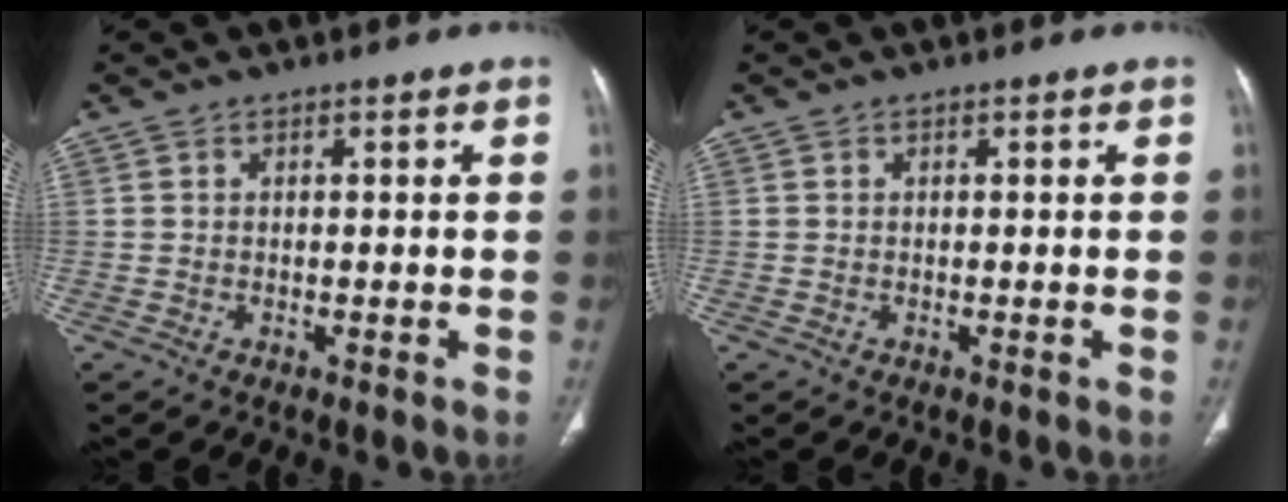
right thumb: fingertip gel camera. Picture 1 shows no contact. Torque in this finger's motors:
{"motor_torque": [0.00, 0.01, 0.00, 0.00, 0.04]}